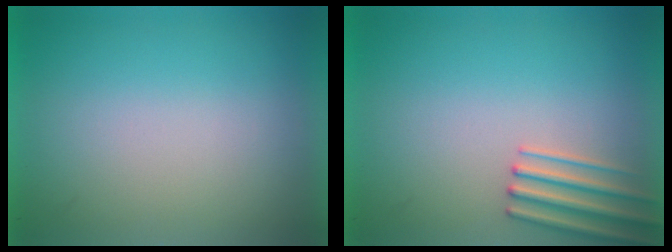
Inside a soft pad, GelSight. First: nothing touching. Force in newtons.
{"total": 2.7}